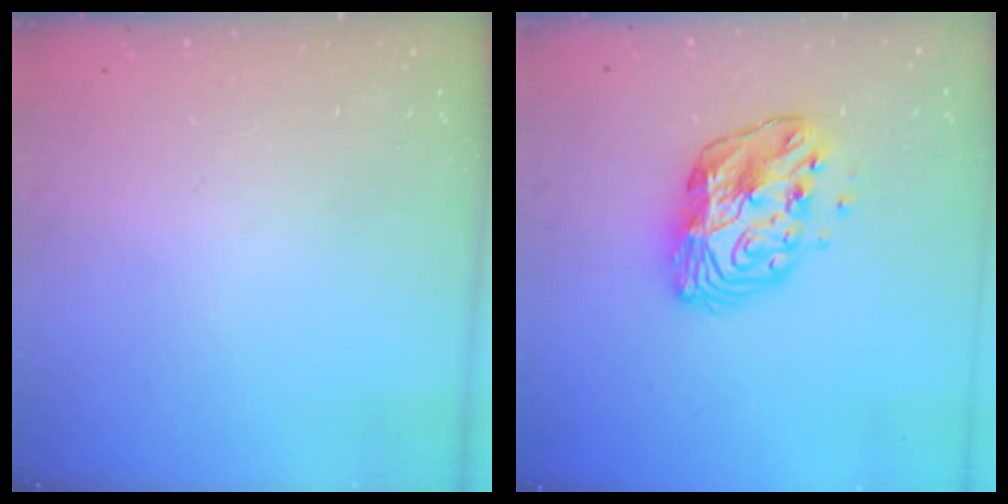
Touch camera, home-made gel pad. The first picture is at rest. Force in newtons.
{"total": 11.9, "press": 11.9, "slide": 0.8}